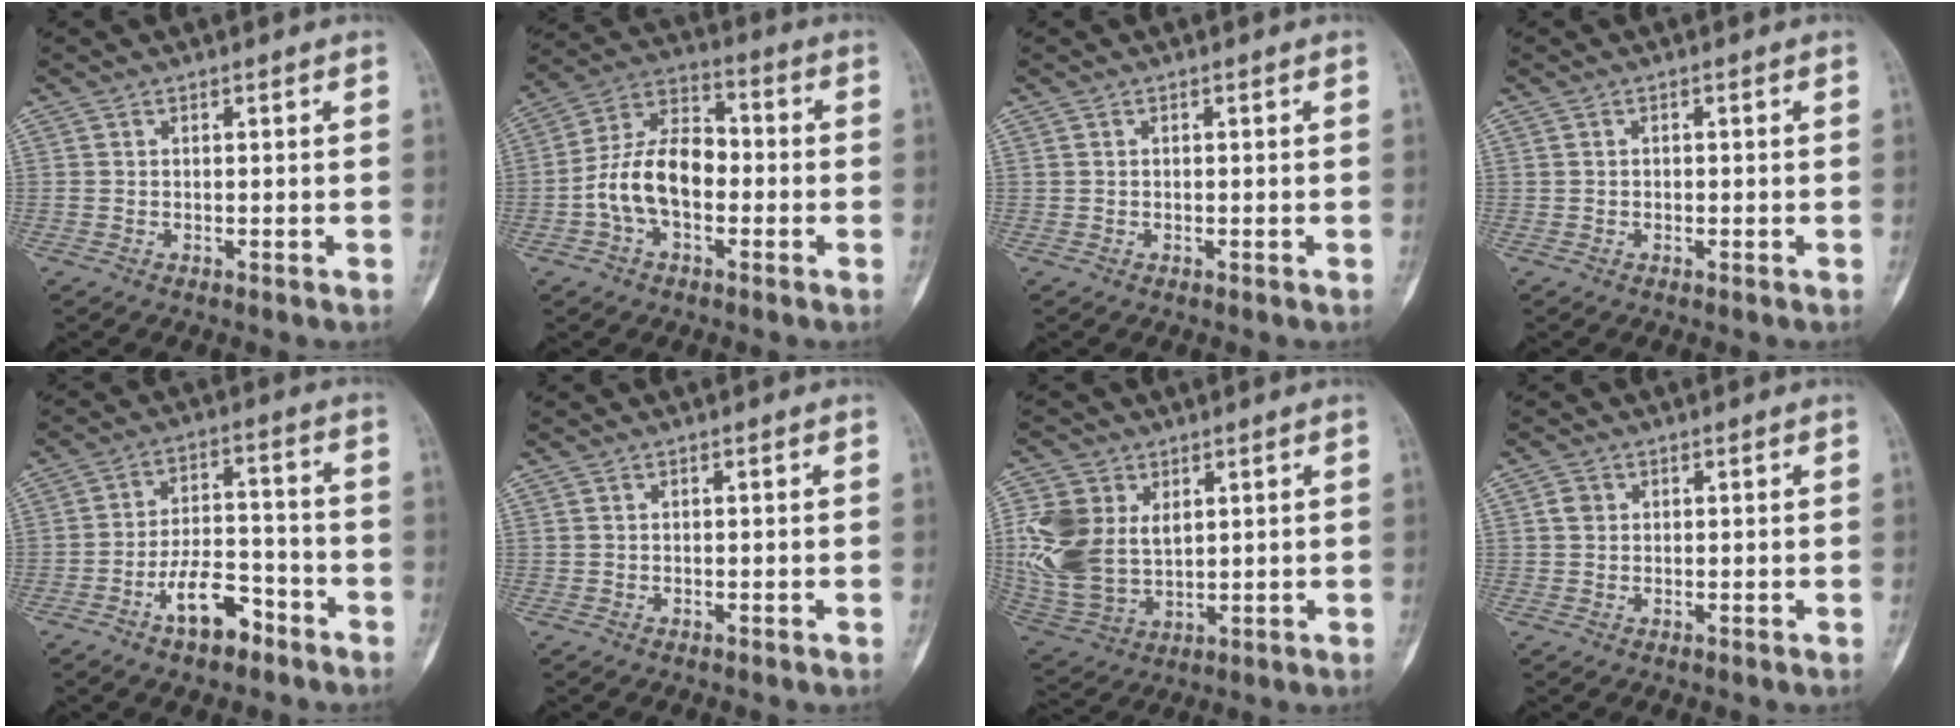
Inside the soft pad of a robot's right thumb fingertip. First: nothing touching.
{"total": 13.1, "force": [-2.3, 8.1, 10.0], "torque": [-0.170, 0.043, -0.052]}
{"total": 0.0}
{"total": 0.6, "force": [-0.1, 0.6, 0.2], "torque": [-0.001, 0.003, -0.002]}
{"total": 9.8, "force": [-5.6, 4.8, 6.4], "torque": [-0.090, 0.048, -0.096]}
{"total": 0.0}
{"total": 14.3, "force": [3.2, 10.3, 9.4], "torque": [-0.192, -0.015, 0.075]}
{"total": 1.9, "force": [0.5, 1.7, 0.8], "torque": [-0.003, 0.001, 0.005]}